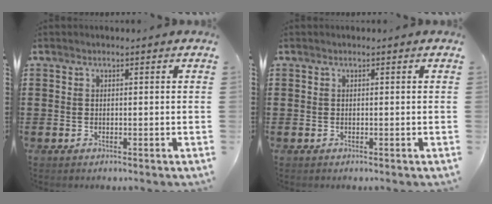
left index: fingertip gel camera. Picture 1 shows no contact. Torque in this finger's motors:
{"motor_torque": [-0.01, 0.00, 0.00, 0.00]}